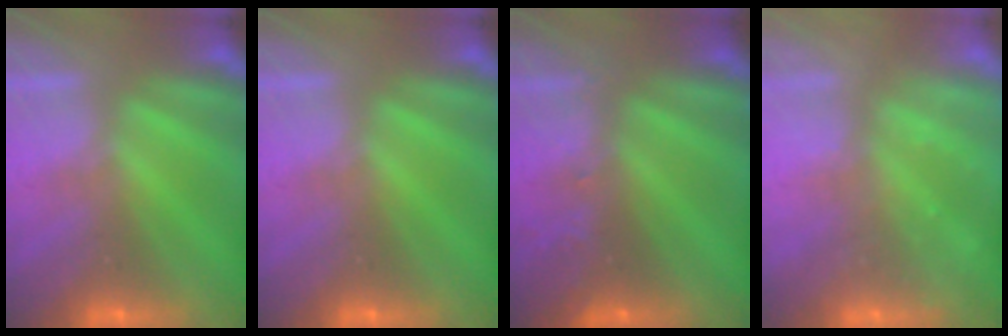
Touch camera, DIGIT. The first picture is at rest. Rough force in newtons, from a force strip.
{"total": 0.0}
{"total": 2.4}
{"total": 2.3}